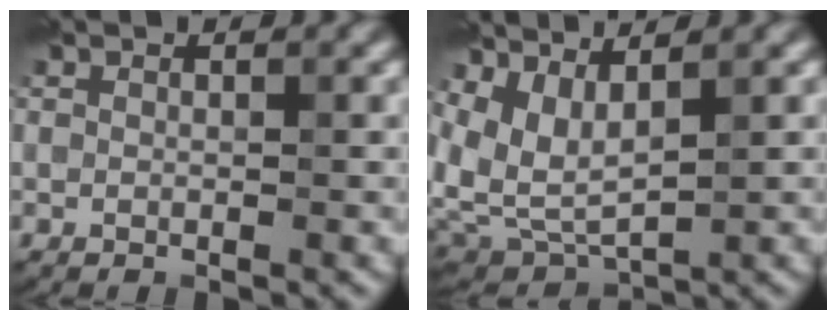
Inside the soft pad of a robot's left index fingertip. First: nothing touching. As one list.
[{"total": 4.8, "force": [2.3, 2.2, 3.7], "torque": [-0.094, -0.011, 0.057]}]